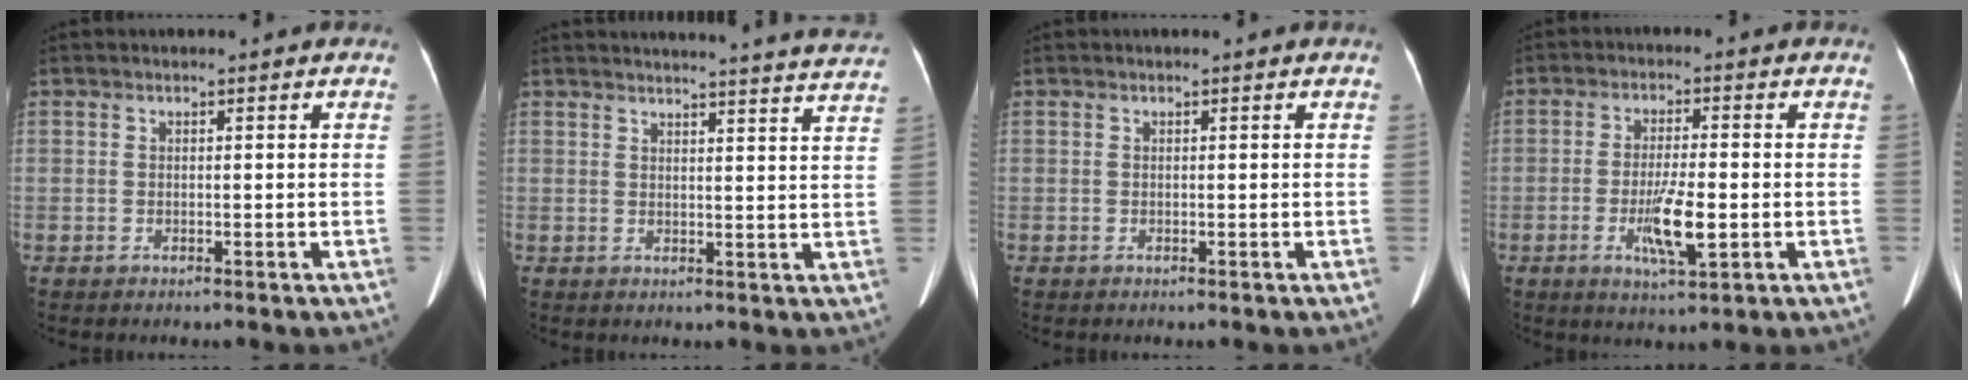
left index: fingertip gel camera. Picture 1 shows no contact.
{"total": 21.9, "force": [21.3, 0.1, 5.2], "torque": [-0.065, -0.058, 0.235]}
{"total": 0.0}
{"total": 6.9, "force": [-1.9, 1.1, 6.5], "torque": [-0.125, -0.014, -0.031]}